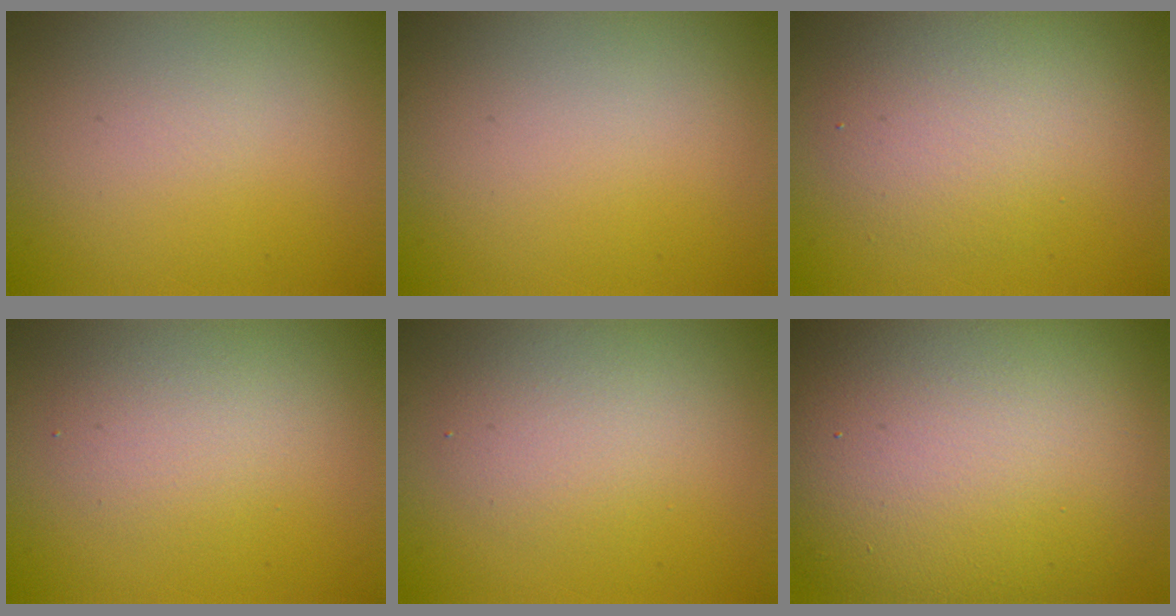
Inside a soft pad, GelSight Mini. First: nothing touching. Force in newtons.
{"total": 0.0}
{"total": 4.1, "press": 4.1, "slide": 0.1}
{"total": 2.6, "press": 2.6, "slide": 0.1}
{"total": 2.8, "press": 2.8, "slide": 0.2}
{"total": 18.0, "press": 18.0, "slide": 0.8}